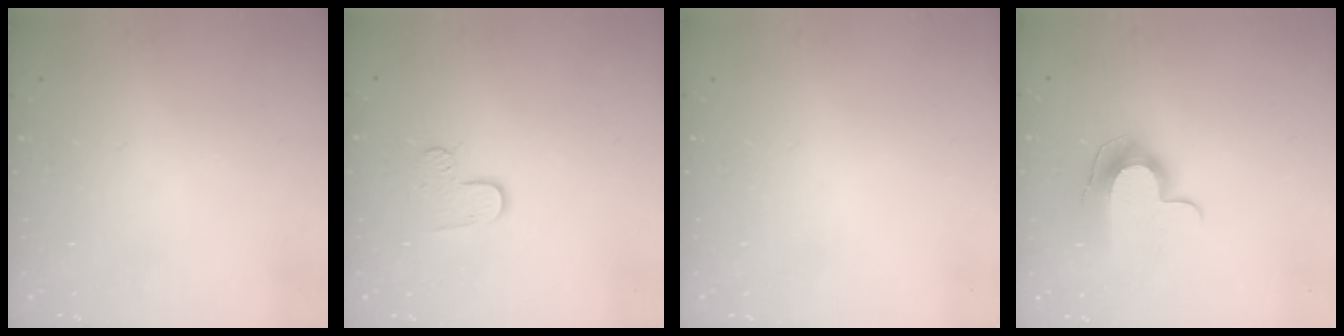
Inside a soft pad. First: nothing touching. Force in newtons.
{"total": 5.5, "press": 5.5, "slide": 0.4}
{"total": 0.0}
{"total": 11.8, "press": 11.8, "slide": 0.7}